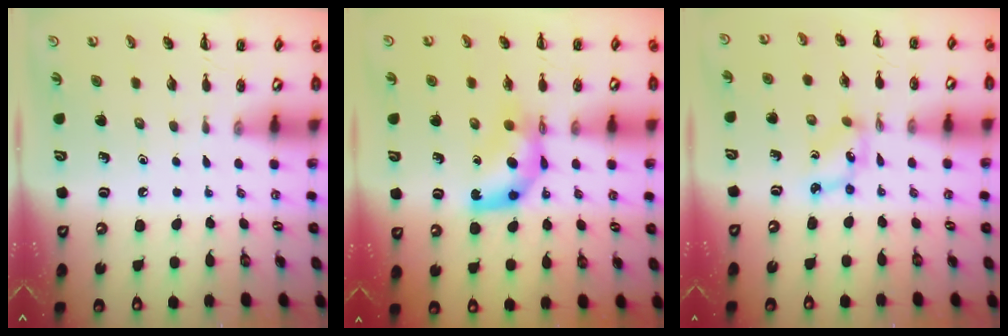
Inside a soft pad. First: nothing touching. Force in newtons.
{"total": 7.5, "press": 7.5, "slide": 1.1}
{"total": 3.9, "press": 3.8, "slide": 0.9}